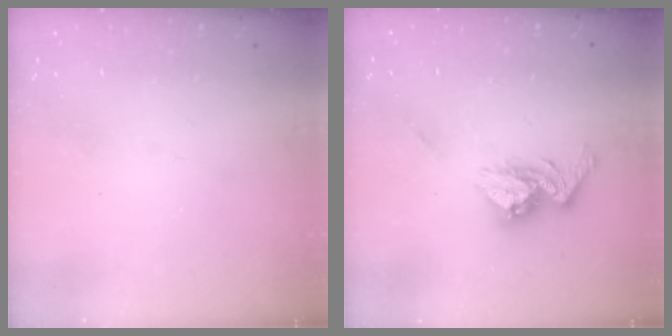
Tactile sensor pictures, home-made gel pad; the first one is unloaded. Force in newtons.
{"total": 11.2, "press": 11.1, "slide": 0.9}